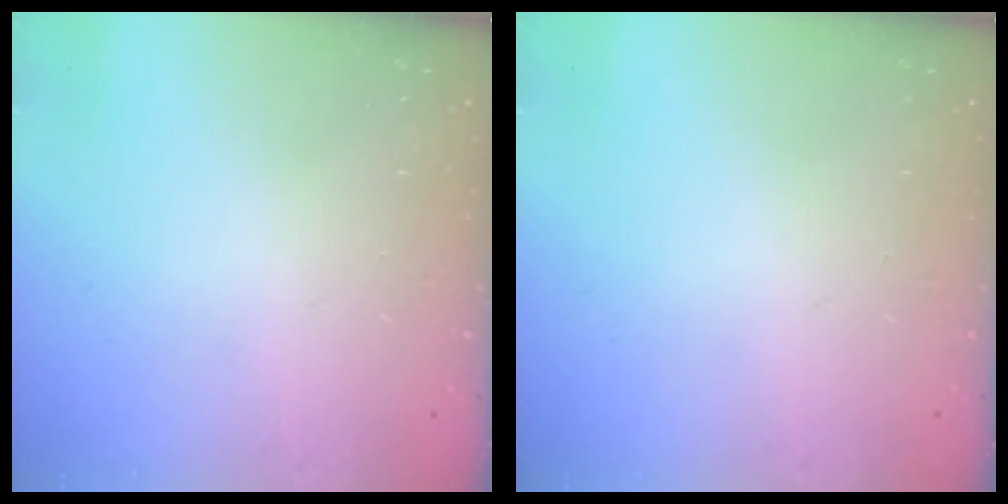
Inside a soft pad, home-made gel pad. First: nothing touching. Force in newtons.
{"total": 0.0}